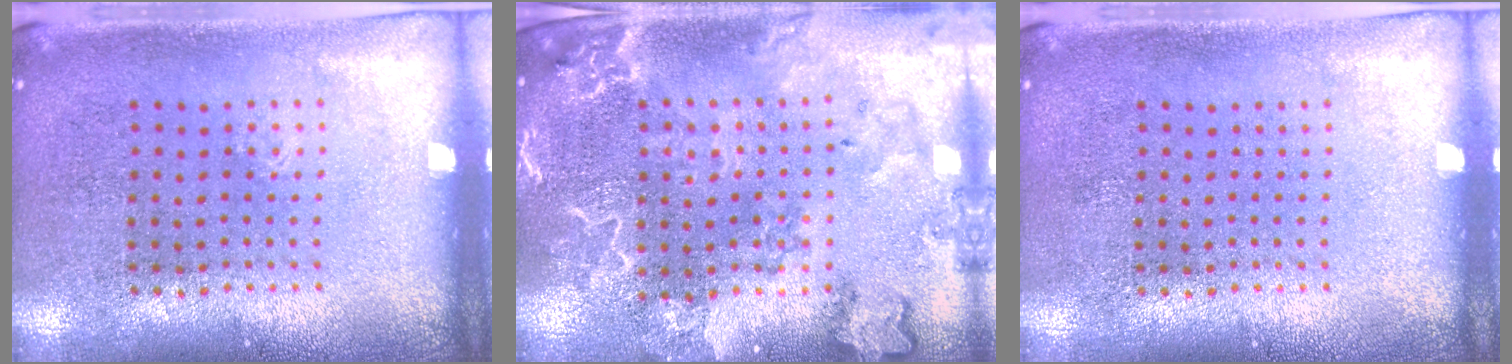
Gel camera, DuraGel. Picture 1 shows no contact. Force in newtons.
{"total": 2.7, "press": 2.6, "slide": 0.8}
{"total": 0.0}